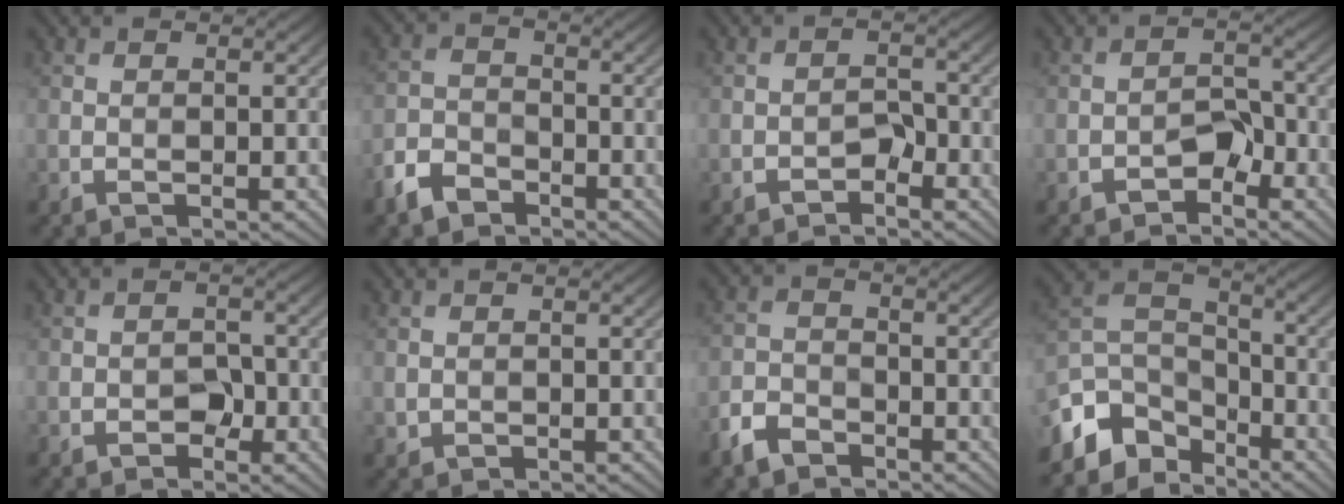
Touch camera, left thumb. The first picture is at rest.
{"total": 4.8, "force": [-3.6, 2.7, 1.8], "torque": [-0.049, -0.009, -0.080]}
{"total": 1.9, "force": [-1.6, 0.9, 0.7], "torque": [-0.014, 0.007, -0.026]}
{"total": 3.2, "force": [-2.3, 1.5, 1.5], "torque": [-0.025, 0.010, -0.038]}
{"total": 2.0, "force": [-1.0, 1.4, 1.0], "torque": [-0.017, 0.005, -0.015]}
{"total": 0.7, "force": [0.0, 0.7, 0.0], "torque": [-0.007, -0.004, 0.004]}
{"total": 4.2, "force": [-3.2, 2.3, 1.6], "torque": [-0.042, -0.009, -0.072]}
{"total": 9.9, "force": [-6.3, 6.1, 4.5], "torque": [-0.115, -0.007, -0.119]}